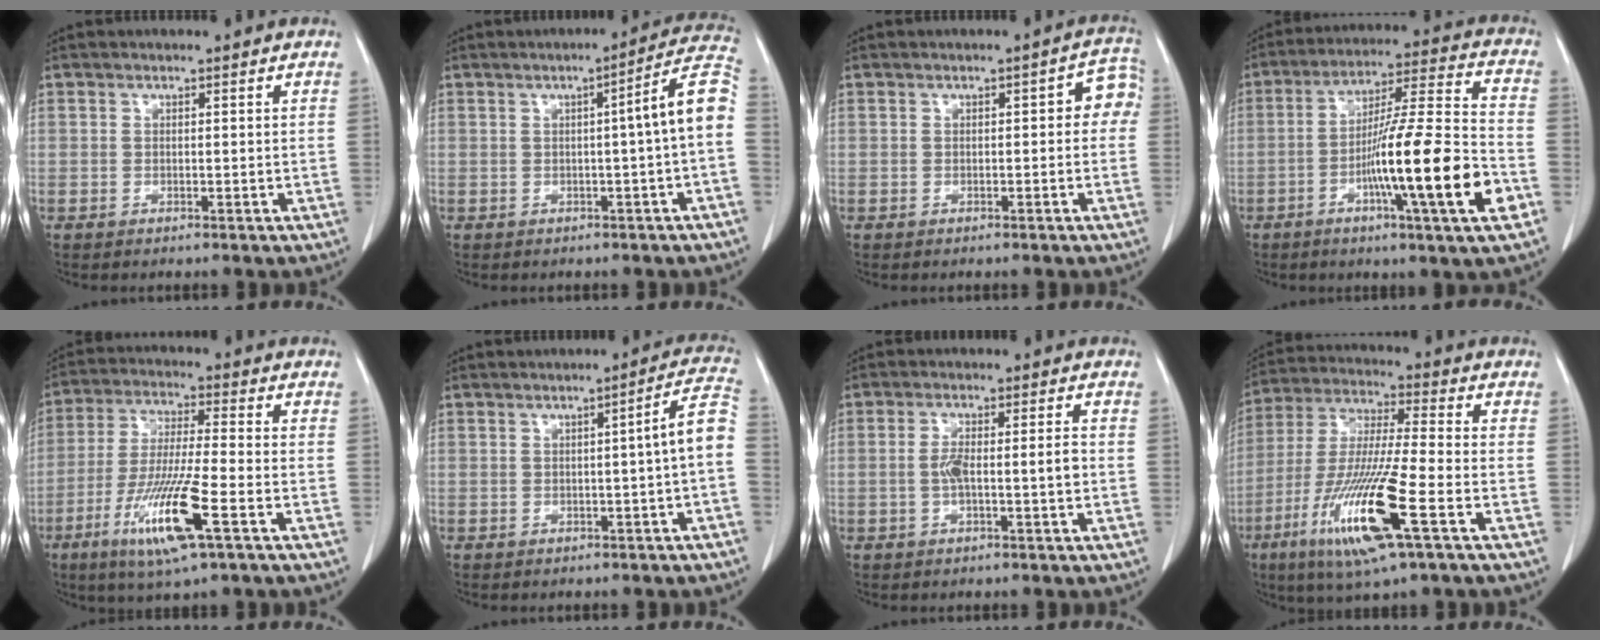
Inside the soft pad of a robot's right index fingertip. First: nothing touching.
{"total": 7.8, "force": [-0.3, -0.8, 7.7], "torque": [-0.093, 0.020, -0.008]}
{"total": 3.9, "force": [0.1, 1.7, 3.5], "torque": [-0.029, 0.023, -0.004]}
{"total": 18.1, "force": [-5.8, -0.3, 17.1], "torque": [-0.280, -0.006, -0.097]}
{"total": 12.9, "force": [-5.5, 0.5, 11.6], "torque": [-0.236, -0.024, -0.101]}
{"total": 5.6, "force": [-0.9, -0.5, 5.5], "torque": [-0.063, 0.015, -0.014]}
{"total": 4.5, "force": [-0.7, 0.6, 4.4], "torque": [-0.086, 0.009, -0.008]}
{"total": 16.6, "force": [-6.8, 0.7, 15.1], "torque": [-0.315, -0.026, -0.125]}